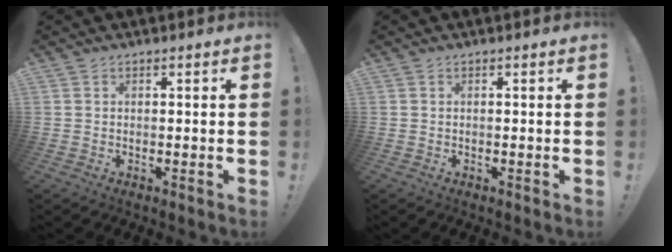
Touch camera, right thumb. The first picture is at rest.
{"total": 0.0}